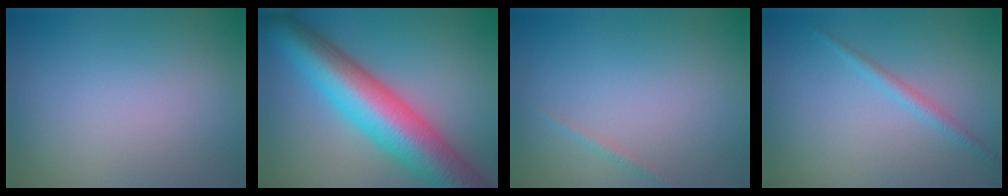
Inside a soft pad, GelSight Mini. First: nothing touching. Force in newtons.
{"total": 11.5, "press": 11.5, "slide": 0.3}
{"total": 0.7, "press": 0.7, "slide": 0.0}
{"total": 1.4, "press": 1.4, "slide": 0.1}